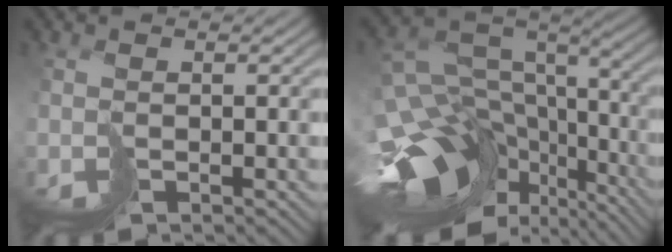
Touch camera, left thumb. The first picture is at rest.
{"total": 16.7, "force": [-8.5, 10.4, 9.9], "torque": [-0.200, -0.007, -0.113]}